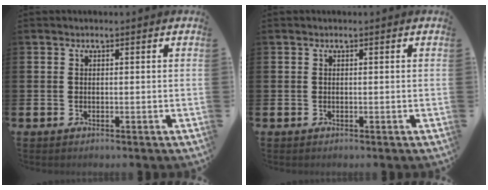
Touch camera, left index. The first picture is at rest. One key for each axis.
{"total": 0.0}